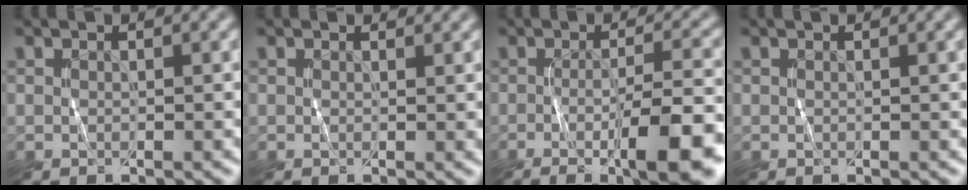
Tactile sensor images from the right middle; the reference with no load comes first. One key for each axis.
{"total": 0.9, "fx": 0.7, "fy": 0.3, "fz": 0.5, "tx": -0.004, "ty": -0.003, "tz": 0.013}
{"total": 8.5, "fx": -3.4, "fy": 1.9, "fz": 7.5, "tx": -0.105, "ty": -0.006, "tz": -0.051}
{"total": 0.0}